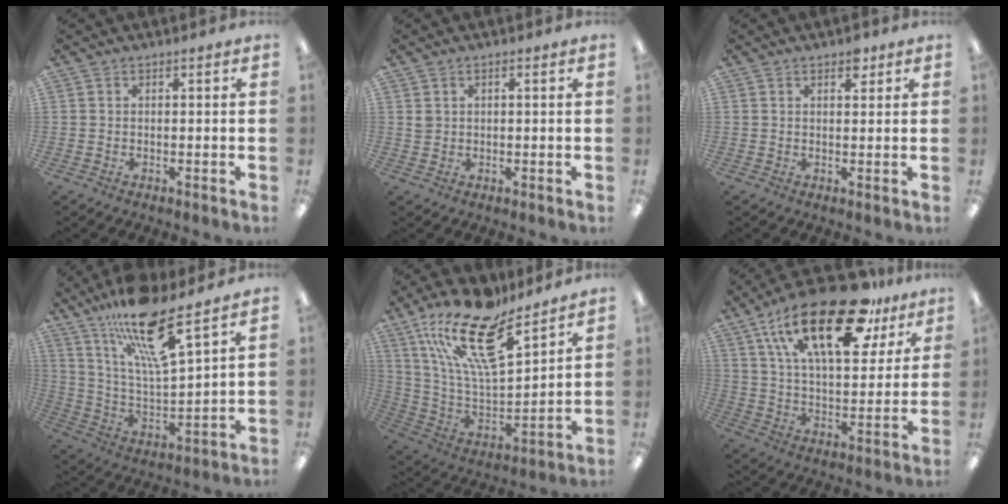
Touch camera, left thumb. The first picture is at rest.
{"total": 1.3, "force": [0.3, 1.2, 0.3], "torque": [-0.007, 0.004, 0.006]}
{"total": 2.9, "force": [1.9, 1.5, 1.6], "torque": [-0.011, -0.007, 0.028]}
{"total": 17.2, "force": [12.3, 3.3, 11.5], "torque": [-0.210, -0.068, 0.203]}
{"total": 21.3, "force": [14.3, 7.7, 13.9], "torque": [-0.258, -0.087, 0.250]}
{"total": 27.0, "force": [15.5, 11.8, 18.7], "torque": [-0.312, -0.070, 0.258]}